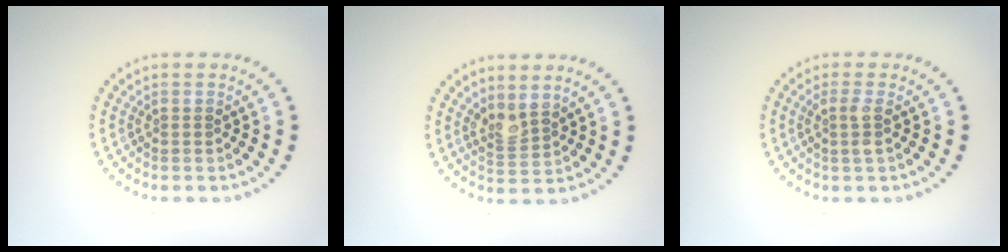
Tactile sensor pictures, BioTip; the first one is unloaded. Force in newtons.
{"total": 2.0, "press": 1.6, "slide": 1.2}
{"total": 1.5, "press": 1.2, "slide": 0.9}